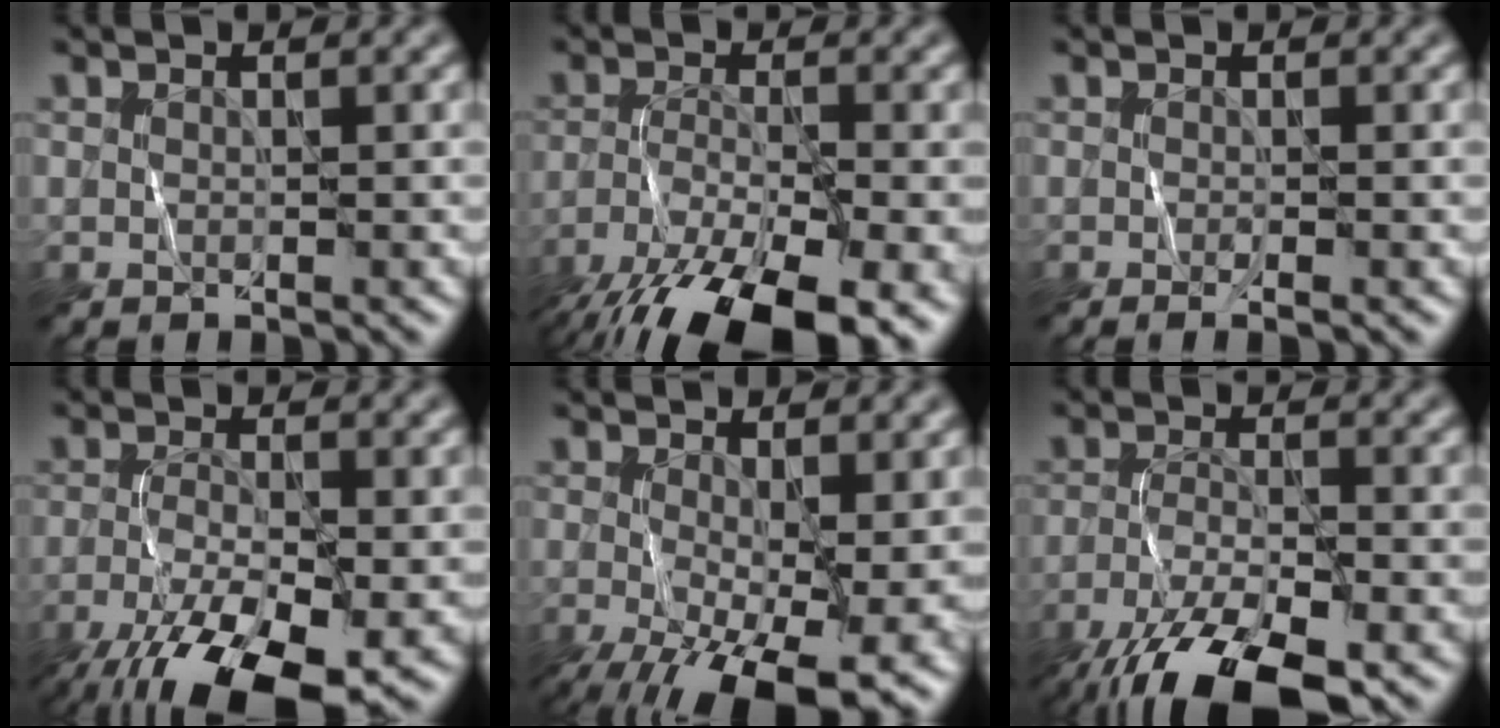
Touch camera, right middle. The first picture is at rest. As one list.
[{"total": 11.6, "force": [-7.3, 3.9, 8.1], "torque": [-0.156, -0.020, -0.123]}, {"total": 1.0, "force": [-0.4, 0.3, 0.9], "torque": [-0.009, -0.003, -0.009]}, {"total": 11.0, "force": [-6.2, 3.9, 8.2], "torque": [-0.163, -0.026, -0.110]}, {"total": 12.1, "force": [-4.3, 5.0, 10.1], "torque": [-0.175, -0.035, -0.057]}, {"total": 11.2, "force": [-7.5, 3.6, 7.4], "torque": [-0.152, -0.020, -0.134]}]